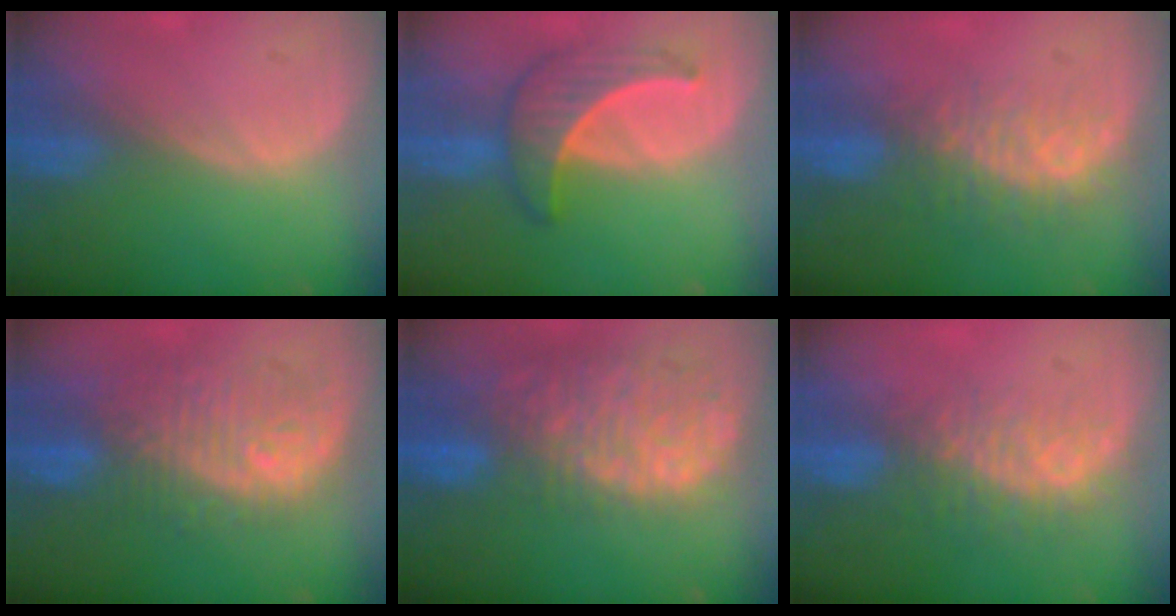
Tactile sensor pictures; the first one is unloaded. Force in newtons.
{"total": 6.6, "press": 6.2, "slide": 2.3}
{"total": 8.4, "press": 7.1, "slide": 4.4}
{"total": 10.4, "press": 10.1, "slide": 2.6}
{"total": 12.7, "press": 10.5, "slide": 7.1}
{"total": 8.4, "press": 7.1, "slide": 4.4}